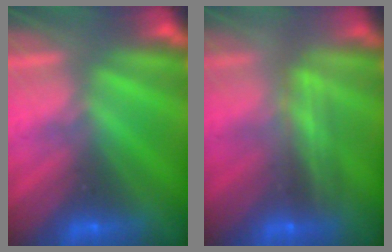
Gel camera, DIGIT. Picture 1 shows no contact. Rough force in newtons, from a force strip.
{"total": 2.4}